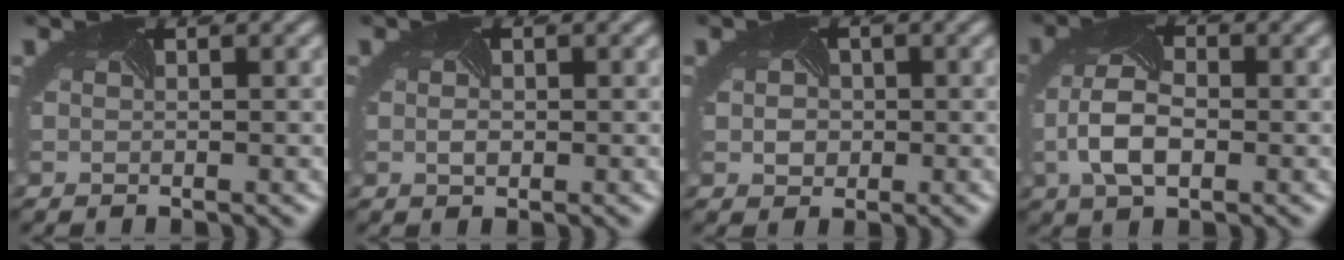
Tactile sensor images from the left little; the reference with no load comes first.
{"total": 0.7, "force": [-0.1, 0.5, 0.4], "torque": [-0.019, -0.002, -0.001]}
{"total": 1.6, "force": [-0.1, 1.6, 0.2], "torque": [-0.010, -0.003, -0.002]}
{"total": 4.5, "force": [-1.1, 2.7, 3.5], "torque": [-0.096, 0.002, -0.023]}